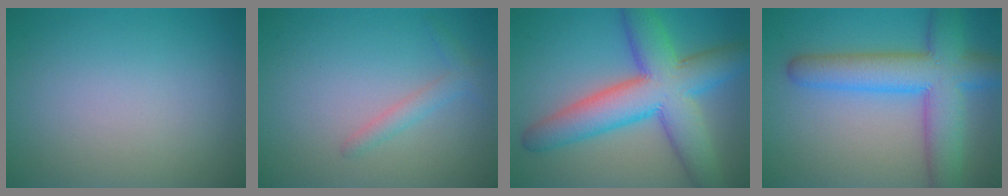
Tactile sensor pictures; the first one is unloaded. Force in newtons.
{"total": 1.5, "press": 1.5, "slide": 0.1}
{"total": 10.1, "press": 10.1, "slide": 0.2}
{"total": 8.4, "press": 8.4, "slide": 0.4}